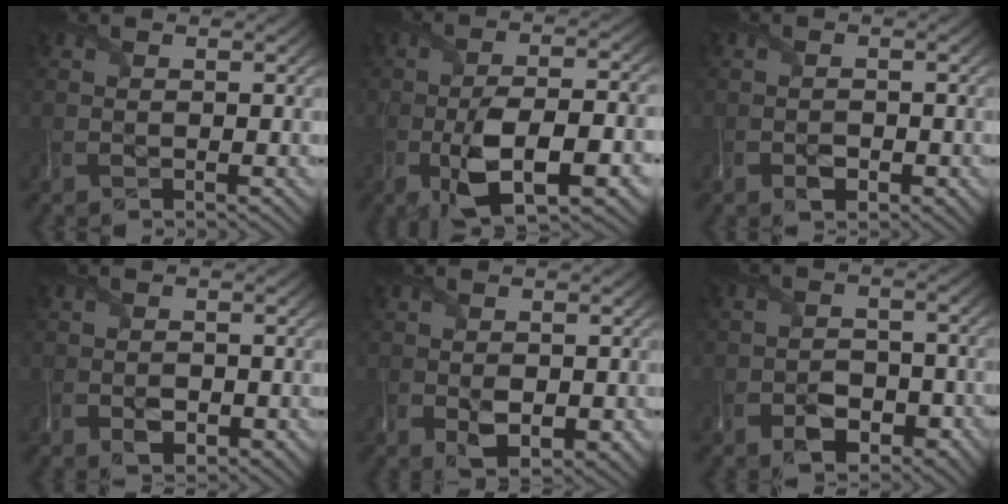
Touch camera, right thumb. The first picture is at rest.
{"total": 11.3, "force": [-4.1, 4.3, 9.6], "torque": [-0.180, -0.013, -0.067]}
{"total": 2.1, "force": [-1.1, 1.3, 1.2], "torque": [-0.023, -0.007, -0.019]}
{"total": 2.4, "force": [-0.9, 1.7, 1.5], "torque": [-0.030, -0.013, -0.015]}
{"total": 3.5, "force": [-0.3, 2.2, 2.7], "torque": [-0.057, -0.017, 0.000]}
{"total": 4.4, "force": [-2.5, 2.8, 2.4], "torque": [-0.039, -0.008, -0.046]}